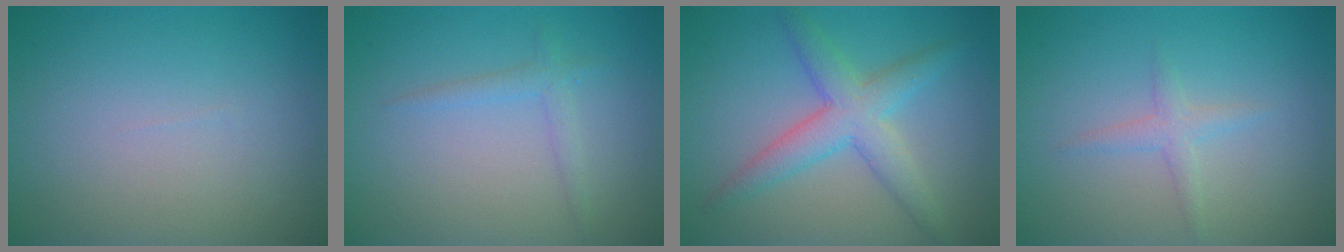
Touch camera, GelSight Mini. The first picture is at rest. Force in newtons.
{"total": 1.4, "press": 1.4, "slide": 0.1}
{"total": 4.4, "press": 4.4, "slide": 0.2}
{"total": 1.4, "press": 1.4, "slide": 0.0}